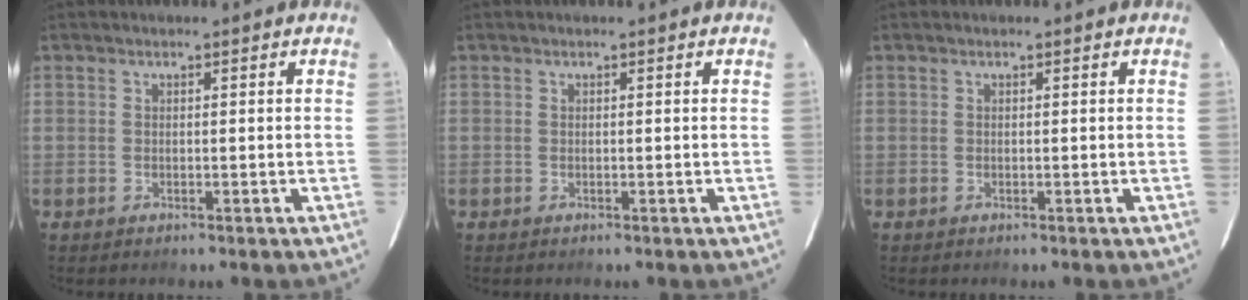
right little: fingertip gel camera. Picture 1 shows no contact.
{"total": 0.0}
{"total": 0.0}